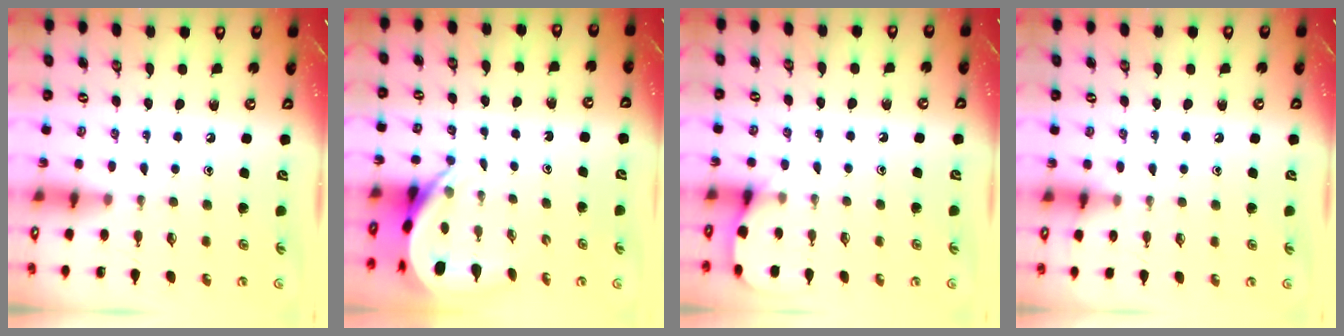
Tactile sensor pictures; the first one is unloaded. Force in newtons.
{"total": 4.1, "press": 4.1, "slide": 0.2}
{"total": 5.3, "press": 5.3, "slide": 0.4}
{"total": 3.5, "press": 3.5, "slide": 0.6}